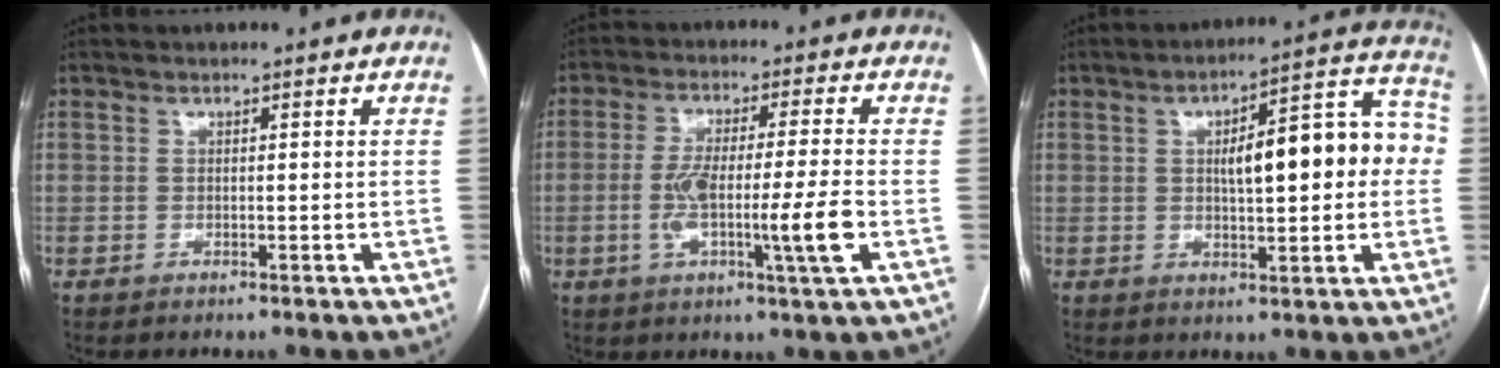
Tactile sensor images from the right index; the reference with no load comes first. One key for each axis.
{"total": 10.7, "fx": -2.5, "fy": 0.1, "fz": 10.4, "tx": -0.190, "ty": -0.005, "tz": -0.047}
{"total": 14.5, "fx": 1.2, "fy": 4.1, "fz": 13.8, "tx": -0.180, "ty": 0.047, "tz": 0.022}